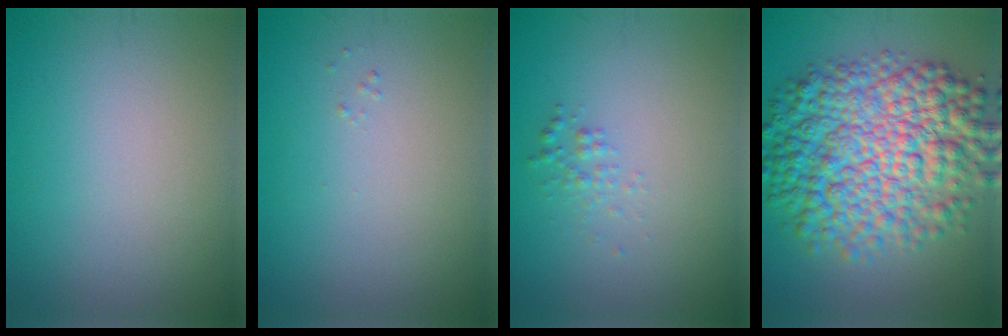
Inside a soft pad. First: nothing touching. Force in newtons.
{"total": 0.0}
{"total": 1.0, "press": 1.0, "slide": 0.0}
{"total": 11.9, "press": 11.9, "slide": 0.1}